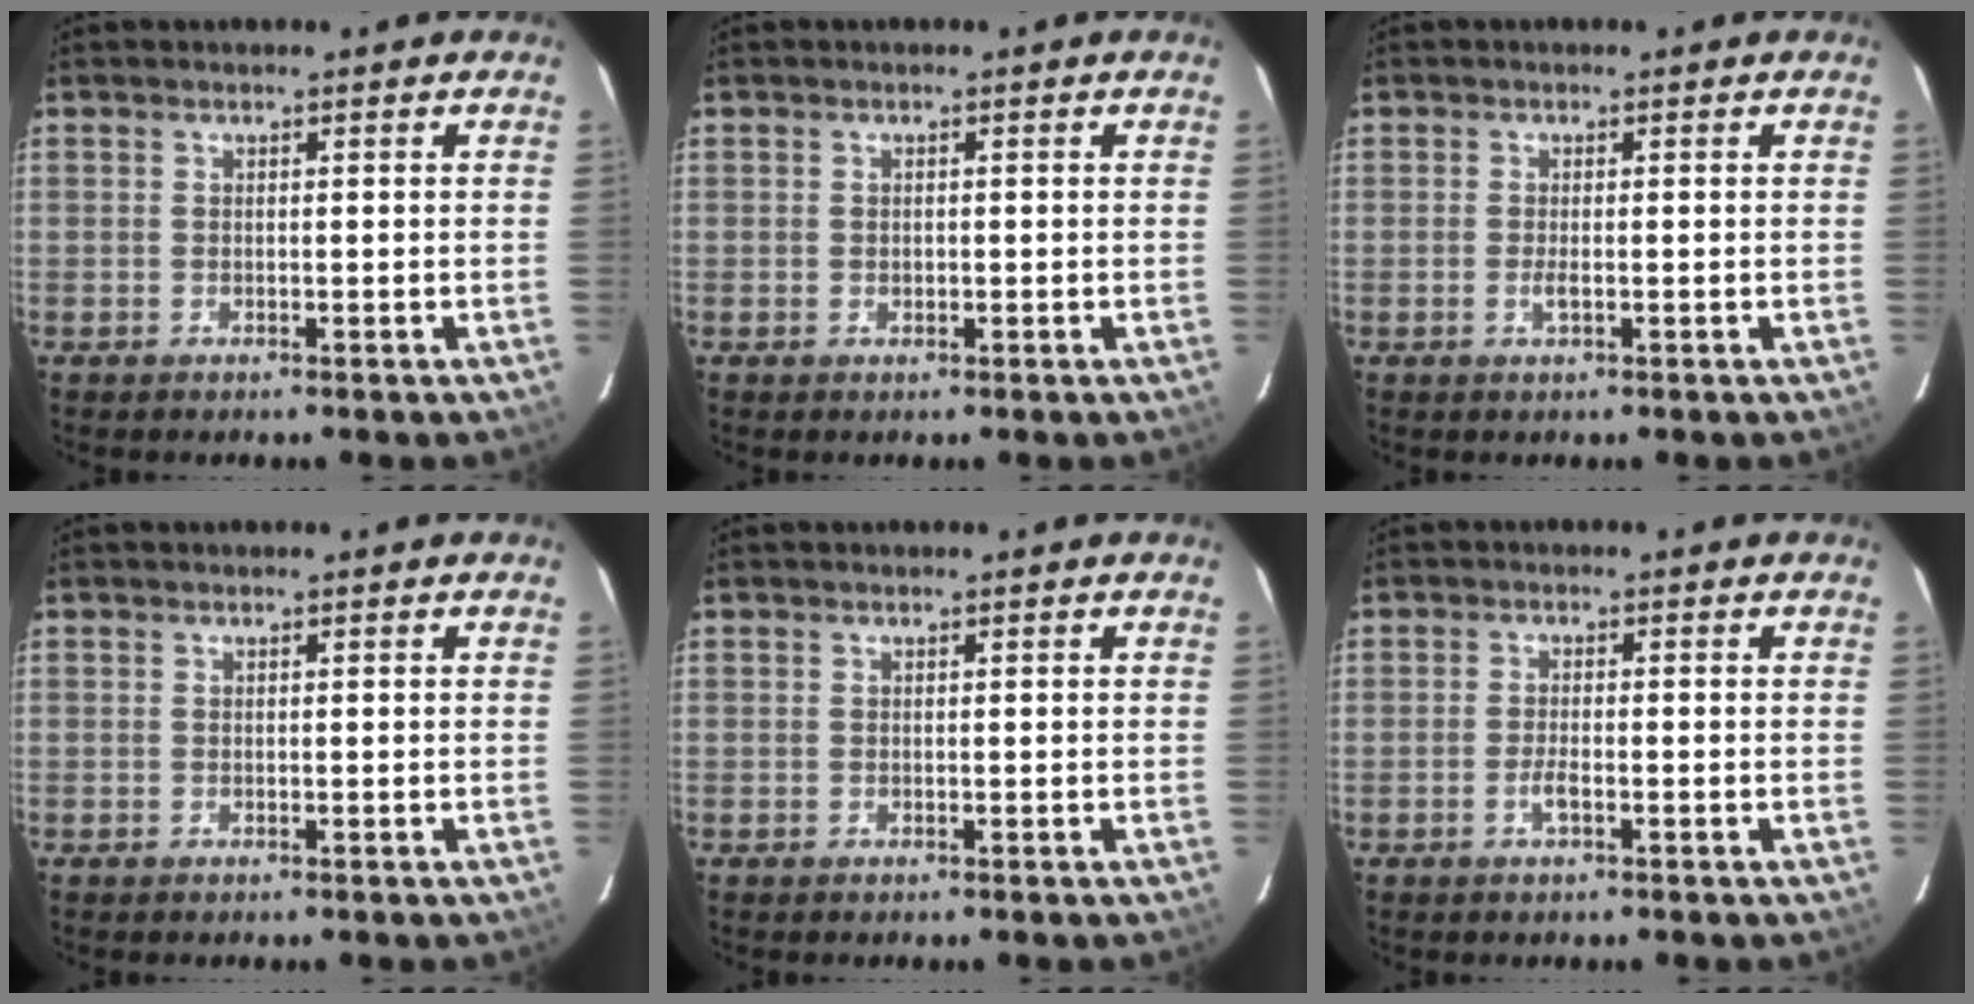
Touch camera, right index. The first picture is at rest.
{"total": 0.8, "force": [0.0, 0.7, 0.4], "torque": [-0.005, 0.002, 0.001]}
{"total": 1.5, "force": [-0.4, 0.3, 1.5], "torque": [-0.029, -0.002, -0.006]}
{"total": 0.0}
{"total": 0.0}
{"total": 2.2, "force": [-1.1, 0.7, 1.9], "torque": [-0.042, 0.000, -0.021]}